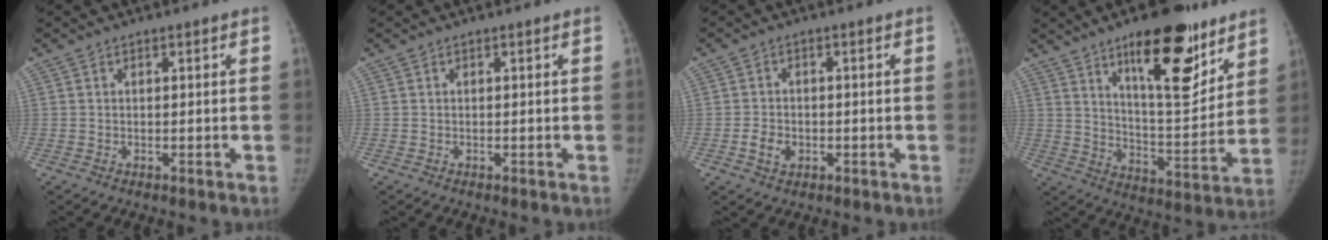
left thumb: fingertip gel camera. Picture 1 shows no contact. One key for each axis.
{"total": 0.0}
{"total": 3.5, "fx": -1.1, "fy": 2.7, "fz": 1.9, "tx": -0.029, "ty": 0.005, "tz": -0.016}
{"total": 20.0, "fx": 12.0, "fy": 7.0, "fz": 14.4, "tx": -0.166, "ty": -0.074, "tz": 0.190}